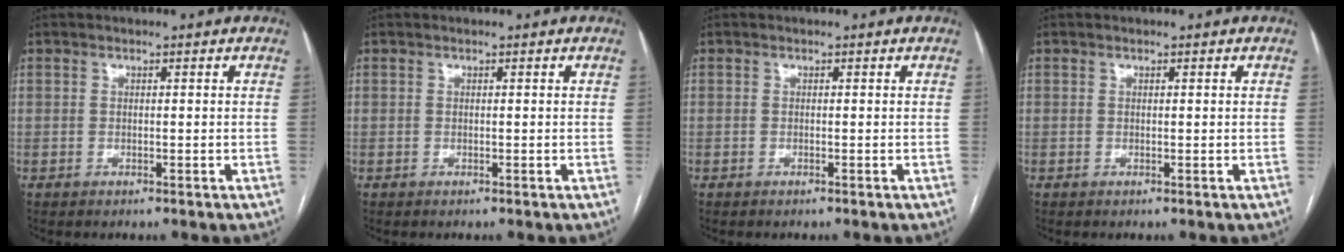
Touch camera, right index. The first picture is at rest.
{"total": 0.0}
{"total": 0.0}
{"total": 0.0}